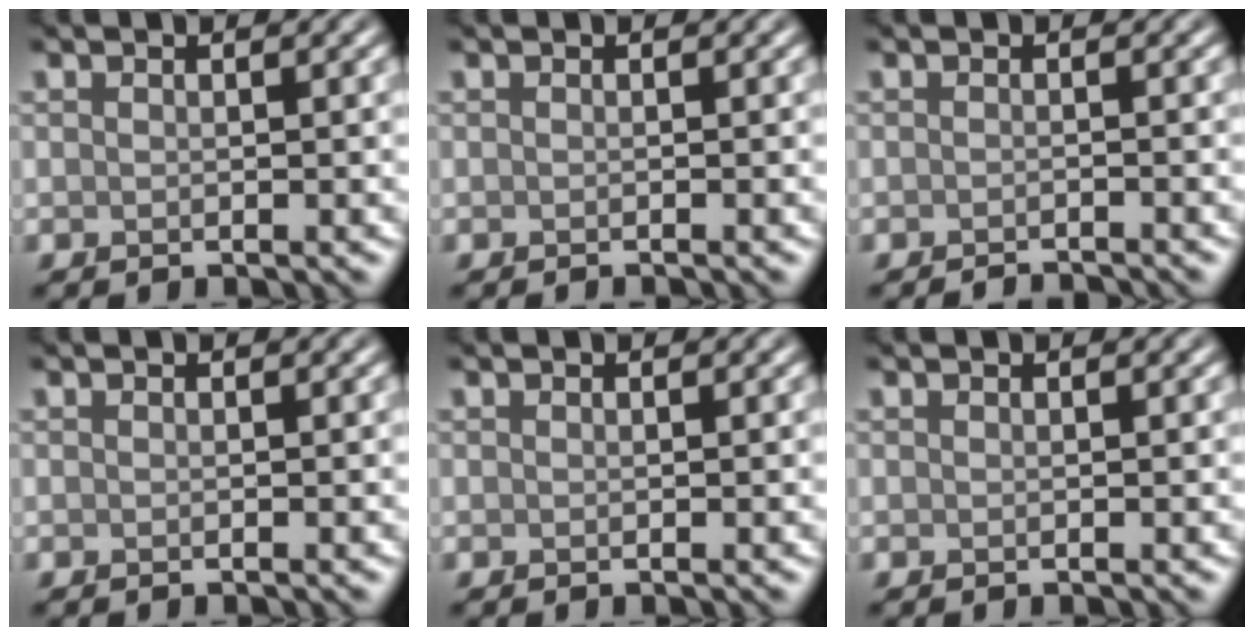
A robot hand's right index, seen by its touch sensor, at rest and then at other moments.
{"total": 0.6, "force": [-0.6, 0.1, 0.2], "torque": [0.004, 0.001, -0.009]}
{"total": 1.7, "force": [-1.6, 0.3, 0.6], "torque": [0.009, 0.000, -0.024]}
{"total": 0.0}
{"total": 0.0}
{"total": 0.0}